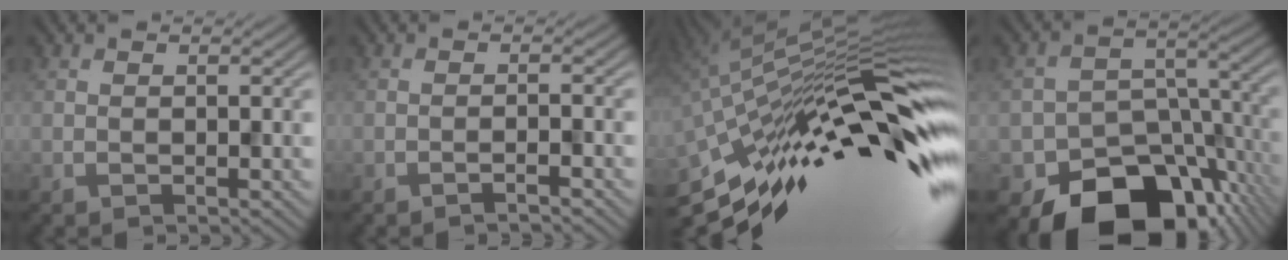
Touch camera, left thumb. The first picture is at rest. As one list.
[{"total": 1.5, "force": [-1.1, 0.0, 1.0], "torque": [-0.013, 0.007, -0.027]}, {"total": 18.4, "force": [-4.6, 4.8, 17.2], "torque": [-0.304, 0.019, -0.107]}, {"total": 16.4, "force": [-9.8, 10.4, 8.1], "torque": [-0.129, -0.045, -0.141]}]